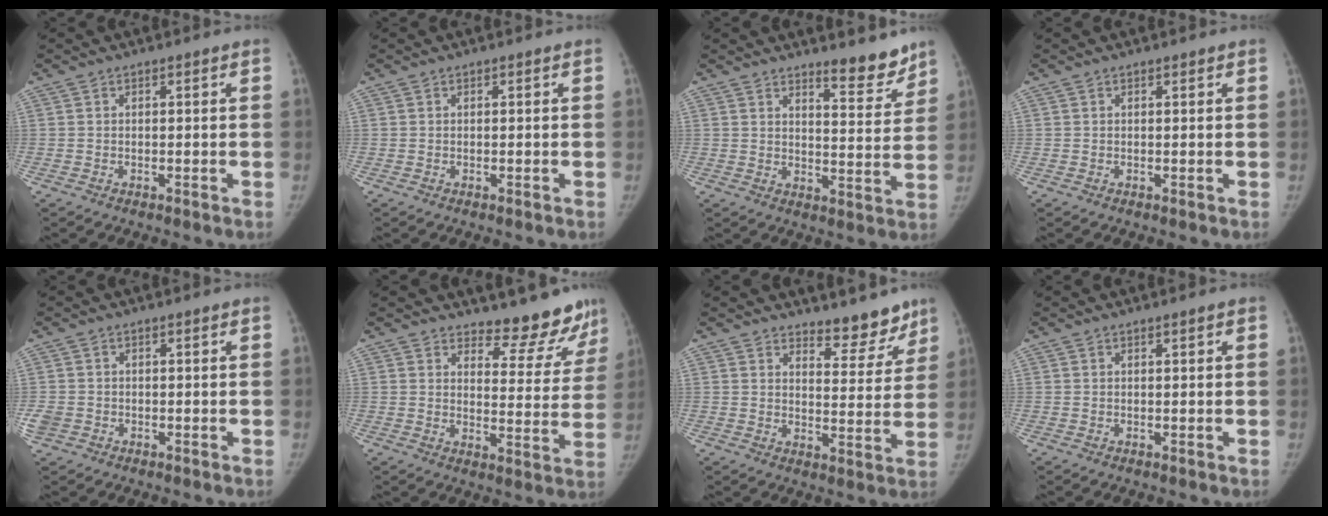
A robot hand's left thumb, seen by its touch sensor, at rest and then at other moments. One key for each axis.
{"total": 0.0}
{"total": 7.5, "fx": 6.4, "fy": 1.9, "fz": 3.5, "tx": -0.019, "ty": -0.056, "tz": 0.093}
{"total": 0.0}
{"total": 2.9, "fx": -1.0, "fy": 2.5, "fz": 1.1, "tx": -0.026, "ty": 0.004, "tz": -0.016}
{"total": 11.4, "fx": 10.4, "fy": 3.7, "fz": 2.8, "tx": 0.009, "ty": -0.097, "tz": 0.127}
{"total": 8.1, "fx": 7.0, "fy": 3.1, "fz": 2.7, "tx": 0.004, "ty": -0.059, "tz": 0.098}
{"total": 0.7, "fx": 0.4, "fy": 0.1, "fz": 0.6, "tx": -0.010, "ty": 0.001, "tz": 0.005}